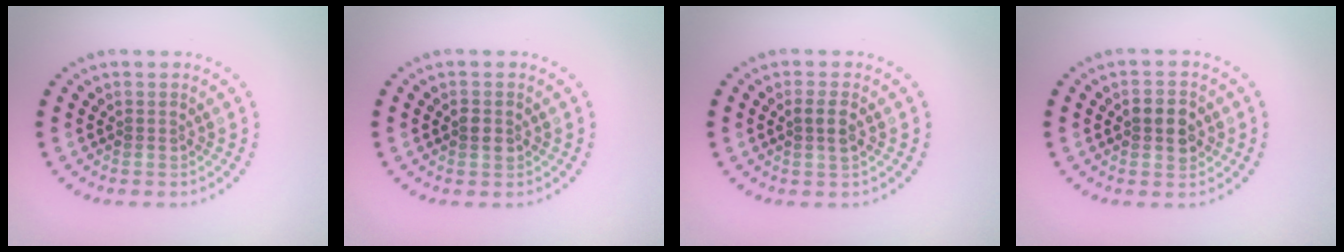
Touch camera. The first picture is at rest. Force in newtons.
{"total": 1.0, "press": 0.9, "slide": 0.2}
{"total": 1.7, "press": 1.6, "slide": 0.6}
{"total": 2.5, "press": 2.5, "slide": 0.2}